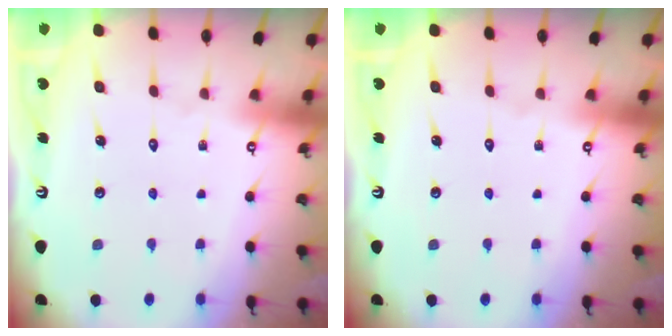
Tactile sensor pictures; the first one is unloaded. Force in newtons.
{"total": 0.0}